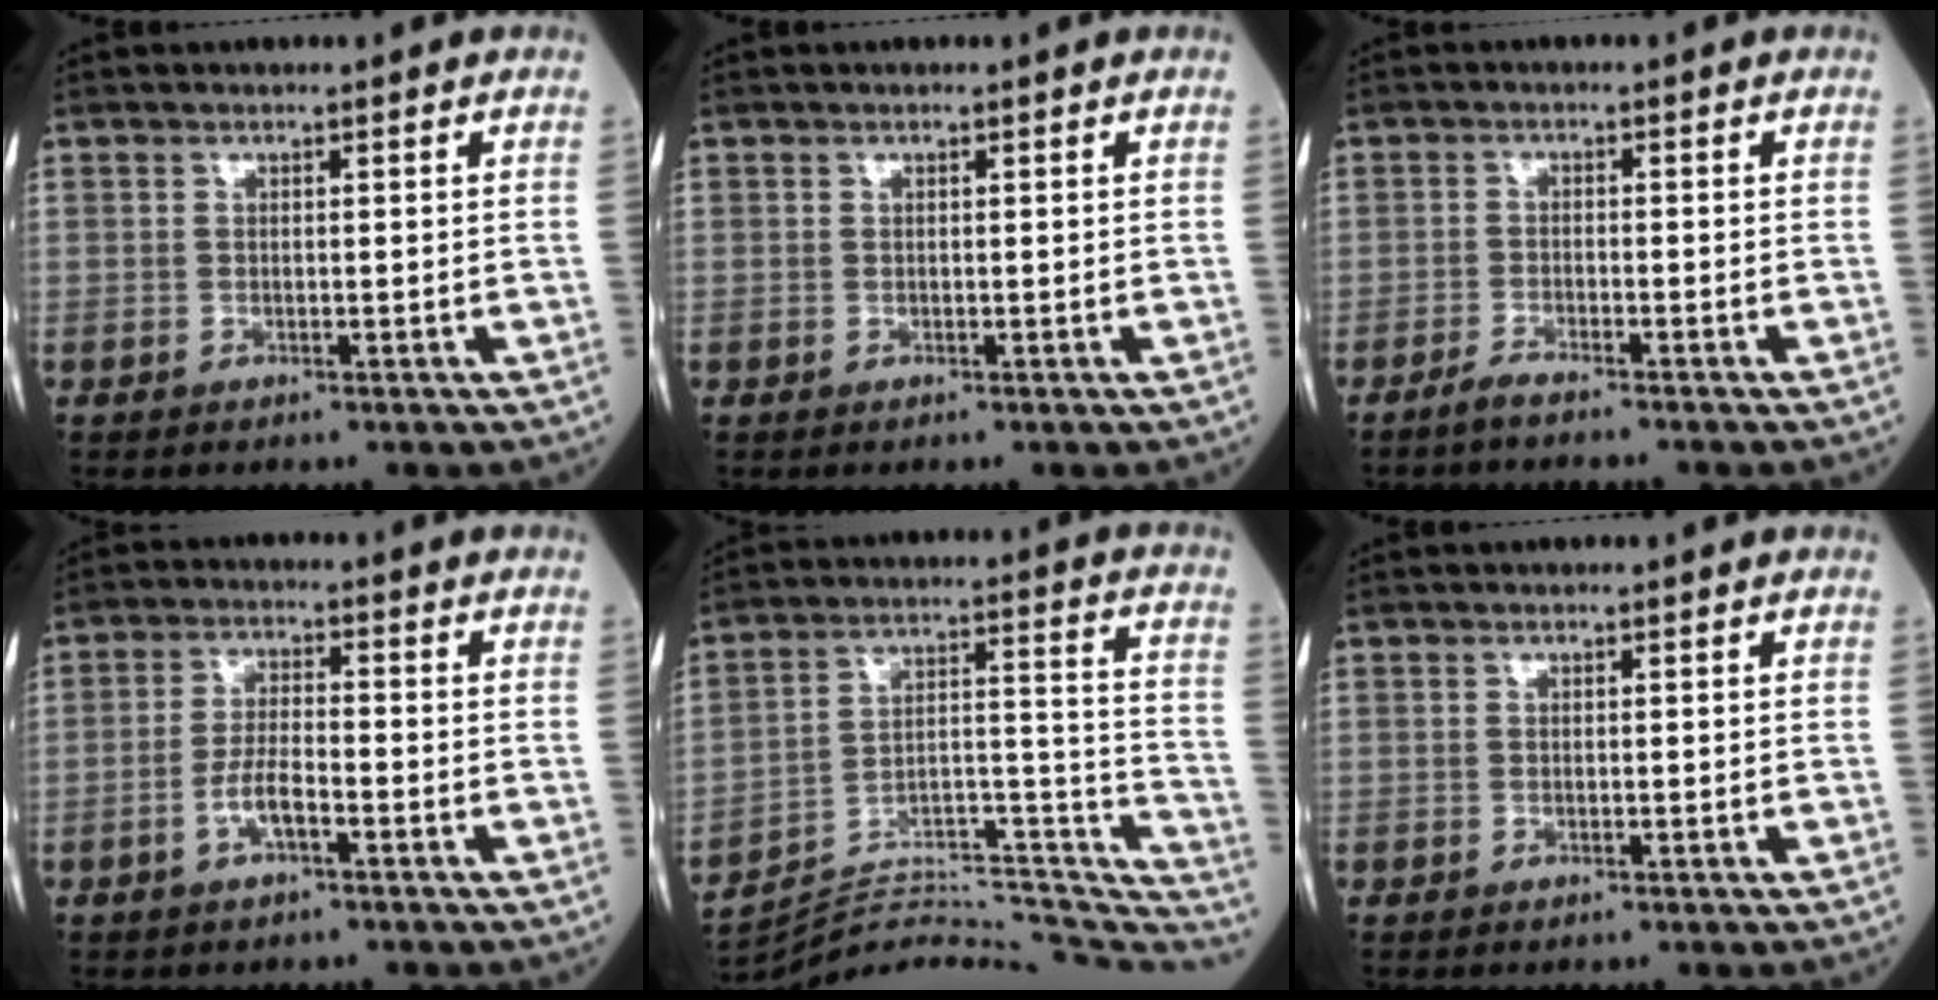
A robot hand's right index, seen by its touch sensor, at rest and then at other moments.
{"total": 0.0}
{"total": 2.3, "force": [-2.1, -0.2, 1.0], "torque": [-0.029, -0.004, -0.041]}
{"total": 4.5, "force": [-1.9, 1.4, 3.8], "torque": [-0.075, 0.007, -0.038]}
{"total": 27.4, "force": [-26.5, 3.6, 6.0], "torque": [-0.066, 0.035, -0.378]}
{"total": 0.0}